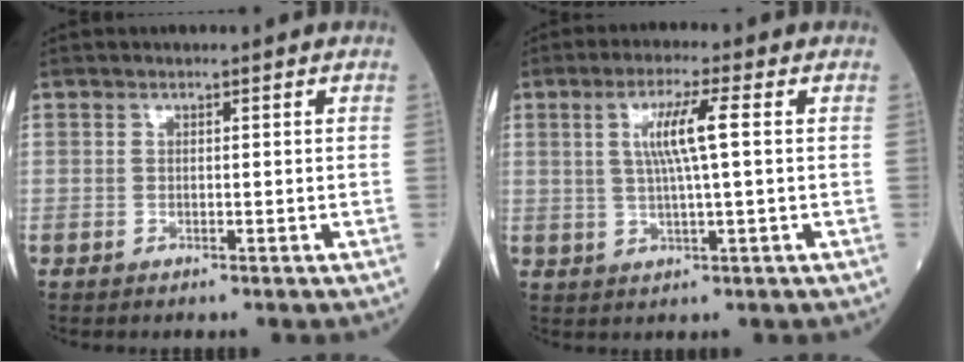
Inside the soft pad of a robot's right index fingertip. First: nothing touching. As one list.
[{"total": 6.5, "force": [1.4, -0.1, 6.3], "torque": [-0.119, 0.004, 0.027]}]